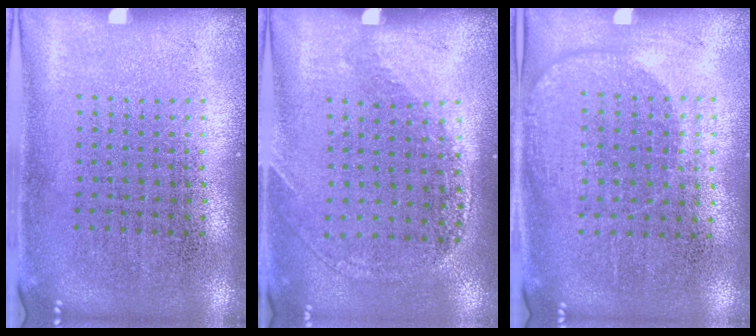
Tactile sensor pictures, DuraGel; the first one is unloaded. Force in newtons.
{"total": 1.2, "press": 1.1, "slide": 0.5}
{"total": 1.4, "press": 1.2, "slide": 0.6}